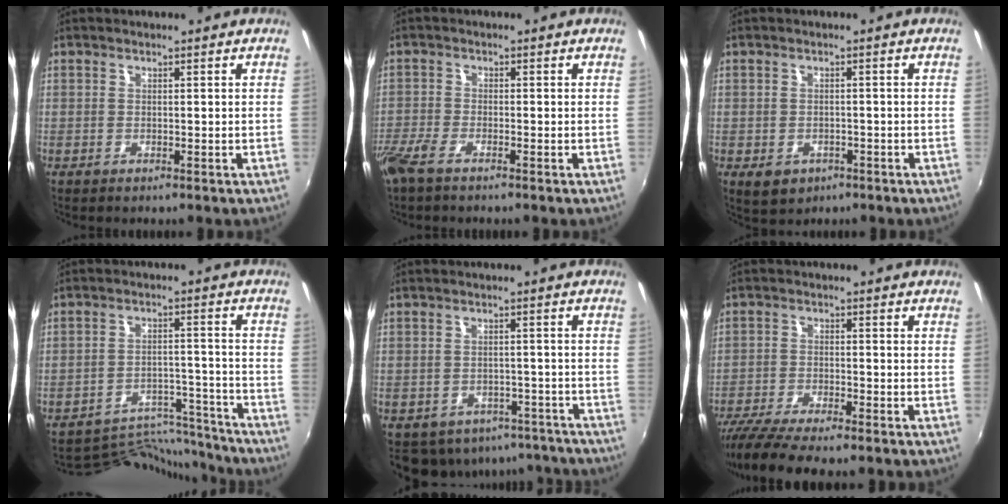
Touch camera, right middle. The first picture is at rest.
{"total": 4.6, "force": [-3.5, 1.2, 2.9], "torque": [-0.077, -0.011, -0.073]}
{"total": 4.4, "force": [-1.9, 3.3, 2.1], "torque": [-0.044, -0.010, -0.021]}
{"total": 13.8, "force": [-13.5, 2.5, 1.1], "torque": [-0.031, 0.032, -0.196]}
{"total": 13.1, "force": [-9.7, 7.8, 4.1], "torque": [-0.089, 0.009, -0.099]}
{"total": 8.4, "force": [-7.2, 0.7, 4.1], "torque": [-0.106, -0.029, -0.131]}